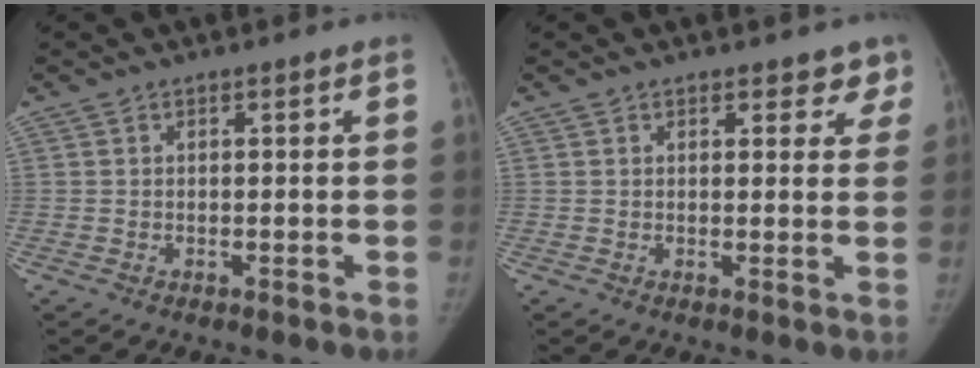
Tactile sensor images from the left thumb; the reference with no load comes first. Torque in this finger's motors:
{"motor_torque": [-0.14, 0.08, 0.32, 0.24, -0.04]}